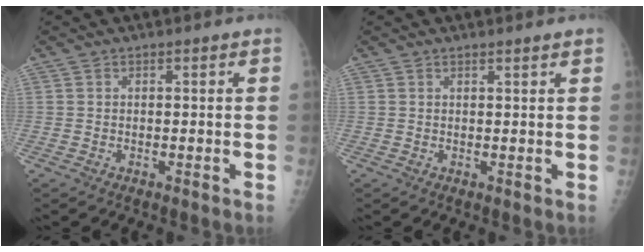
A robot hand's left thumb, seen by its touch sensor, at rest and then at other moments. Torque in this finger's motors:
{"motor_torque": [-0.19, 0.08, -0.19, -0.17, 0.03]}